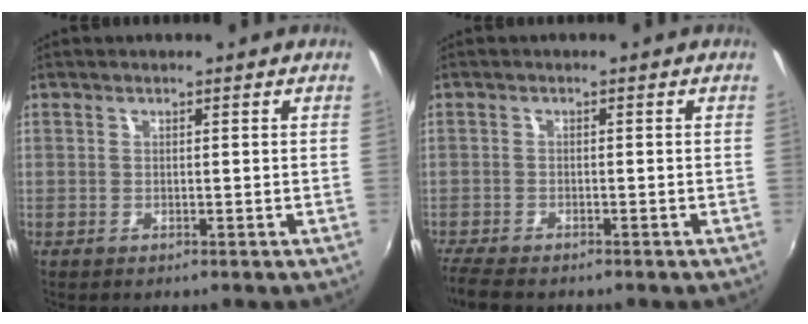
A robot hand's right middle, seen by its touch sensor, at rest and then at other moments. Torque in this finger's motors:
{"motor_torque": [0.23, -0.23, 0.05, 0.01]}